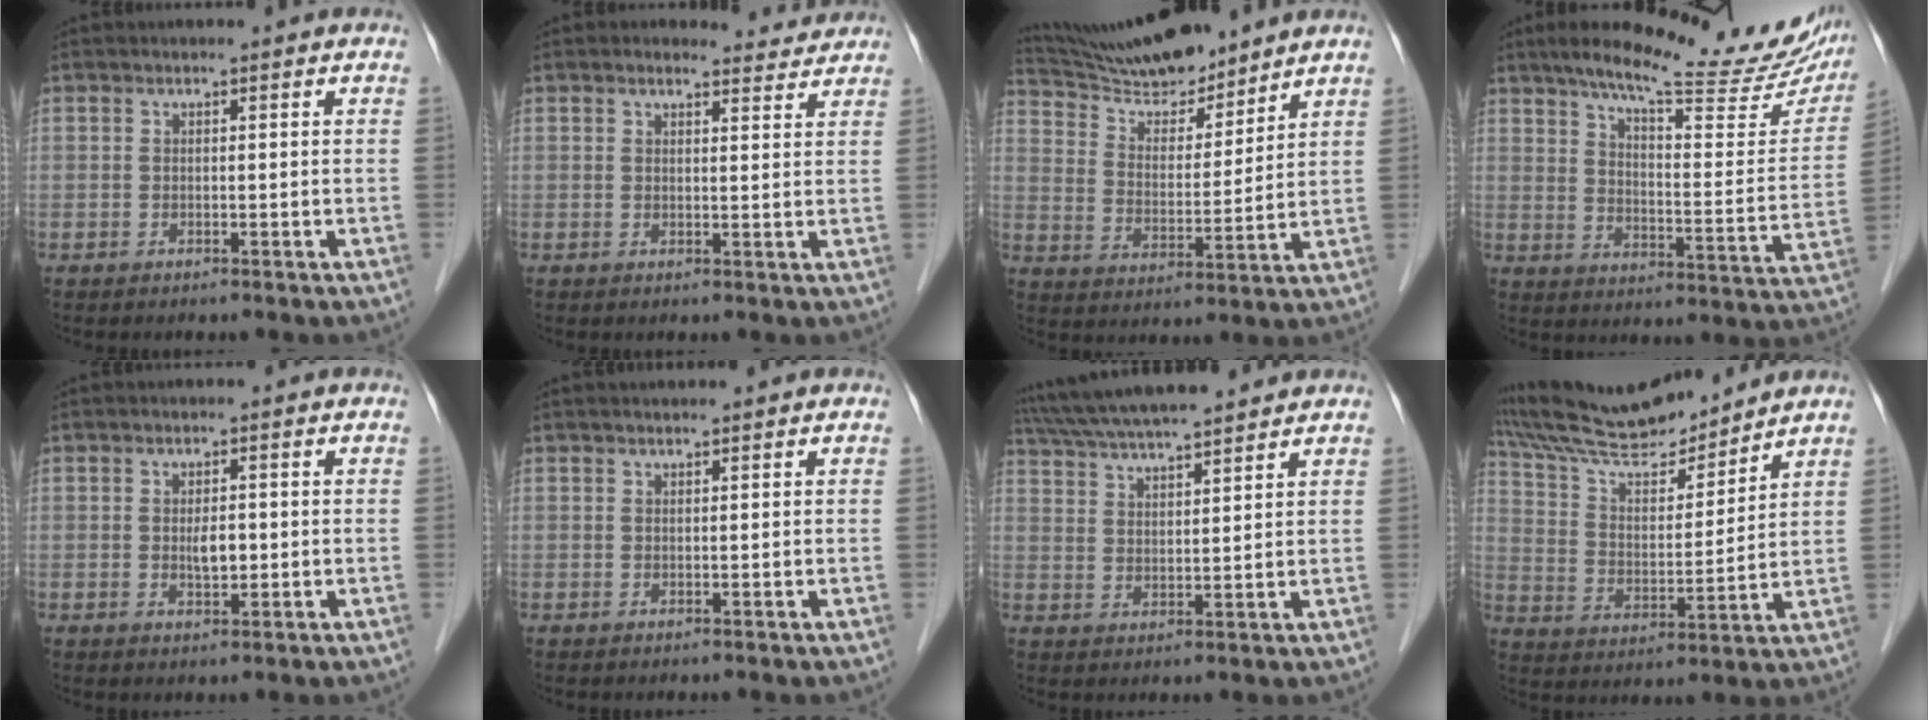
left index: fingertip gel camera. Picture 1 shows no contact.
{"total": 3.5, "force": [3.4, 1.0, 0.0], "torque": [-0.003, 0.002, 0.033]}
{"total": 14.3, "force": [13.3, 2.1, 4.7], "torque": [-0.088, 0.008, 0.240]}
{"total": 24.0, "force": [19.2, 4.2, 13.7], "torque": [-0.196, -0.009, 0.252]}
{"total": 2.3, "force": [0.0, 1.0, 2.1], "torque": [-0.040, -0.001, 0.001]}
{"total": 1.8, "force": [1.6, 0.1, 0.9], "torque": [-0.010, 0.019, 0.026]}
{"total": 14.5, "force": [12.9, 1.4, 6.5], "torque": [-0.123, 0.037, 0.215]}
{"total": 14.2, "force": [13.4, 1.6, 4.5], "torque": [-0.090, 0.009, 0.245]}